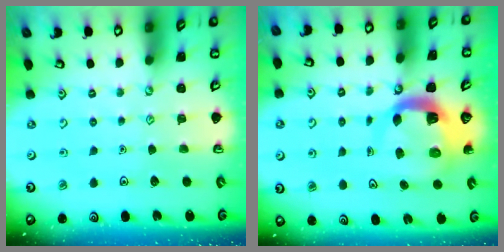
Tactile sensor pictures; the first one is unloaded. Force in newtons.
{"total": 6.7, "press": 6.6, "slide": 0.9}